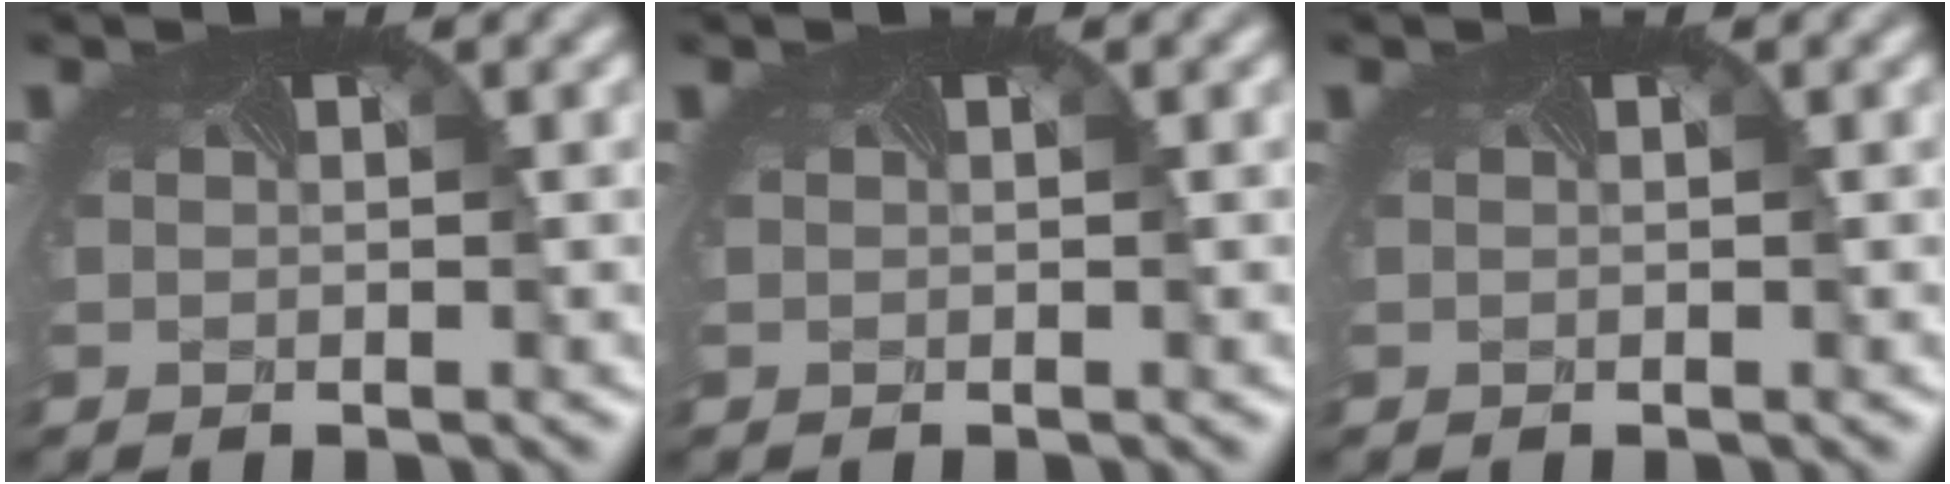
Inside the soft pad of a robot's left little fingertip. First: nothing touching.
{"total": 0.0}
{"total": 0.0}